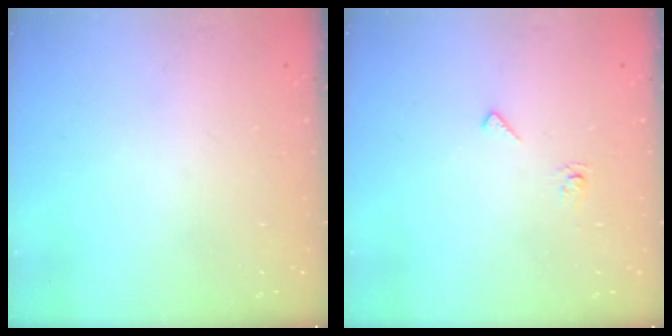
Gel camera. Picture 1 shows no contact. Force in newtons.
{"total": 6.7, "press": 6.6, "slide": 0.7}